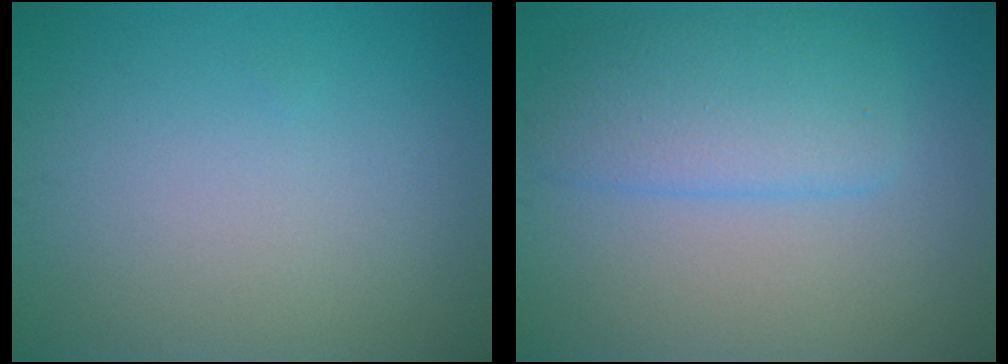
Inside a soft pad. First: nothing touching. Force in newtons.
{"total": 4.5, "press": 4.5, "slide": 0.2}